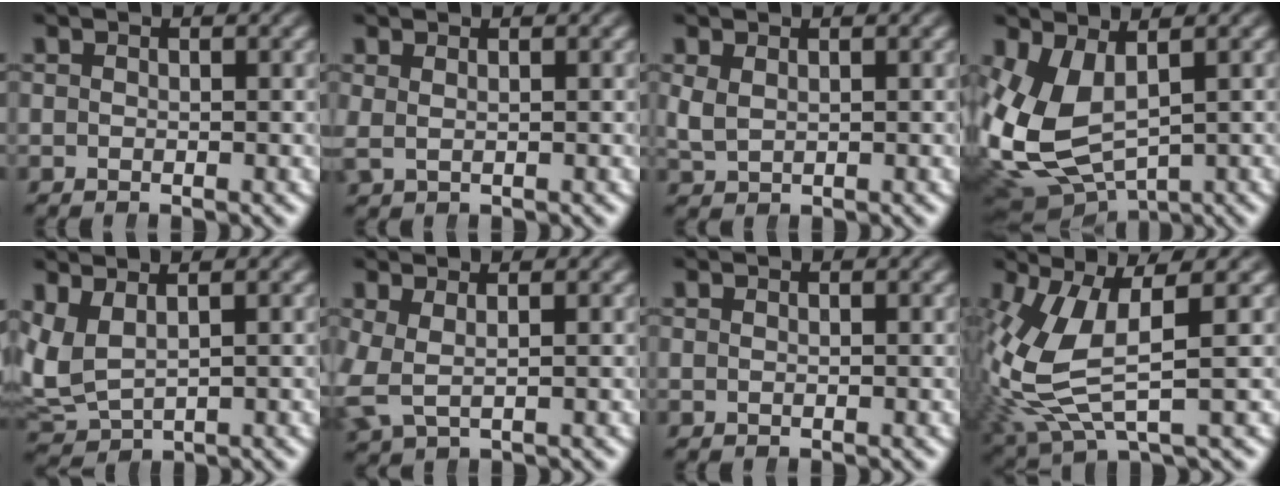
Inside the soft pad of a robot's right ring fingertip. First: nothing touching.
{"total": 0.8, "force": [0.7, 0.0, 0.4], "torque": [-0.018, -0.008, 0.019]}
{"total": 1.7, "force": [0.7, 1.3, 0.9], "torque": [-0.033, -0.013, 0.025]}
{"total": 10.4, "force": [-0.1, 8.4, 6.1], "torque": [-0.175, -0.041, 0.015]}
{"total": 6.4, "force": [0.9, 5.4, 3.2], "torque": [-0.121, -0.025, 0.030]}
{"total": 3.3, "force": [0.3, 2.6, 2.1], "torque": [-0.080, -0.023, 0.016]}
{"total": 0.0}
{"total": 6.6, "force": [0.7, 3.2, 5.7], "torque": [-0.139, -0.016, 0.026]}